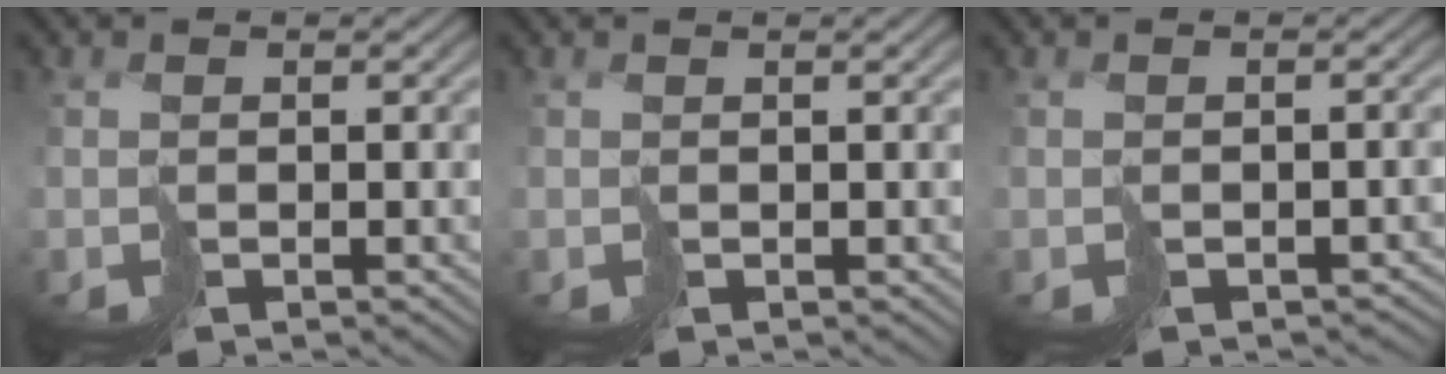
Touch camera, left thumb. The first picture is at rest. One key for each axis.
{"total": 0.8, "fx": 0.5, "fy": -0.2, "fz": 0.7, "tx": -0.012, "ty": 0.000, "tz": 0.011}
{"total": 2.8, "fx": -1.6, "fy": 1.6, "fz": 1.6, "tx": -0.019, "ty": -0.010, "tz": -0.019}